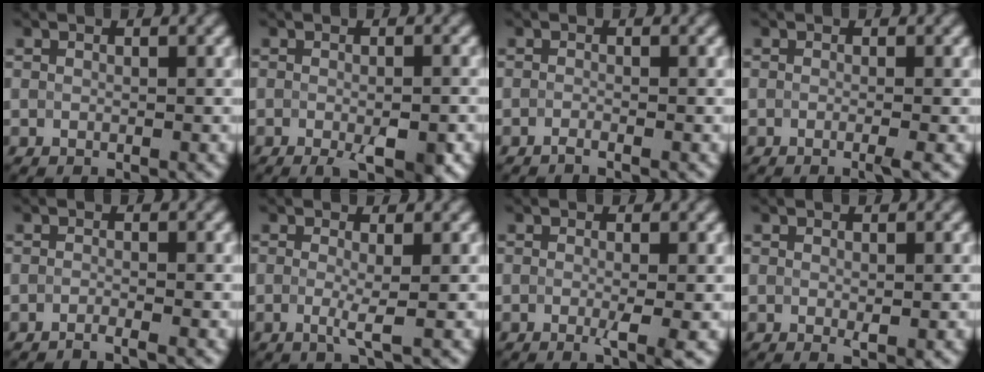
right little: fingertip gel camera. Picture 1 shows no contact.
{"total": 3.3, "force": [-2.0, 0.4, 2.6], "torque": [-0.051, -0.010, -0.026]}
{"total": 1.3, "force": [-1.3, -0.2, -0.1], "torque": [0.004, -0.007, -0.024]}
{"total": 1.4, "force": [-0.9, 0.2, 1.1], "torque": [-0.012, -0.008, -0.017]}
{"total": 1.6, "force": [-1.5, -0.2, -0.1], "torque": [0.009, -0.007, -0.033]}
{"total": 1.3, "force": [-0.7, -0.1, 1.1], "torque": [-0.029, -0.006, -0.011]}
{"total": 1.8, "force": [-0.9, 0.1, 1.6], "torque": [-0.024, -0.006, -0.012]}
{"total": 0.8, "force": [-0.4, -0.2, 0.7], "torque": [-0.015, -0.001, -0.001]}